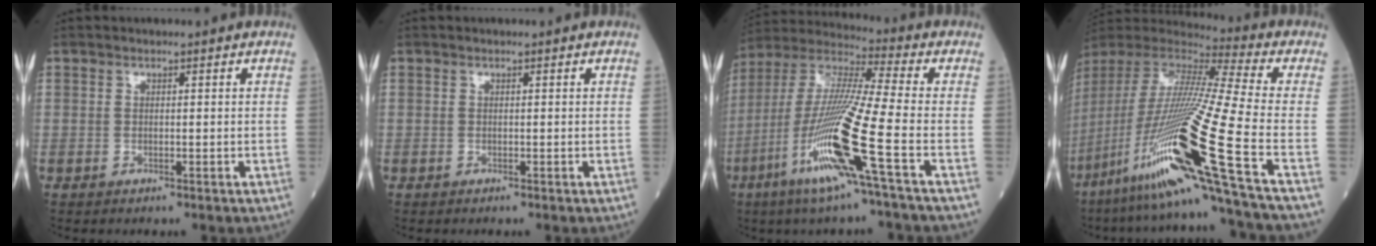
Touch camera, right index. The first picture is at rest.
{"total": 0.0}
{"total": 17.5, "force": [-6.9, -0.9, 16.0], "torque": [-0.336, -0.025, -0.141]}
{"total": 28.0, "force": [-12.4, -1.1, 25.1], "torque": [-0.487, -0.049, -0.229]}